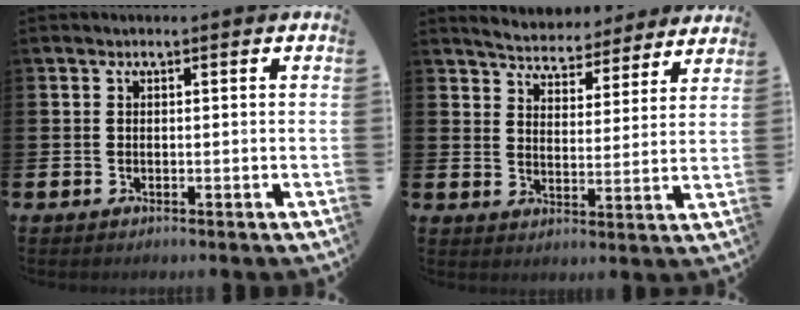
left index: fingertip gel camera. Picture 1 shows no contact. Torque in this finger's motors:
{"motor_torque": [0.80, -0.89, 0.51, 0.10]}